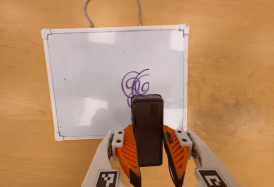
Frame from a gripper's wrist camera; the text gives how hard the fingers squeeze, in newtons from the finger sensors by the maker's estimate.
{"total": 6.7, "left": 6.1, "right": 7.4}